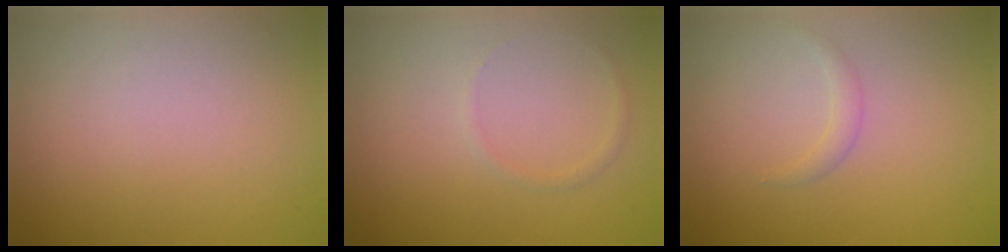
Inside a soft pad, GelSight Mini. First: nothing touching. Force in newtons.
{"total": 0.6, "press": 0.6, "slide": 0.1}
{"total": 0.9, "press": 0.9, "slide": 0.1}